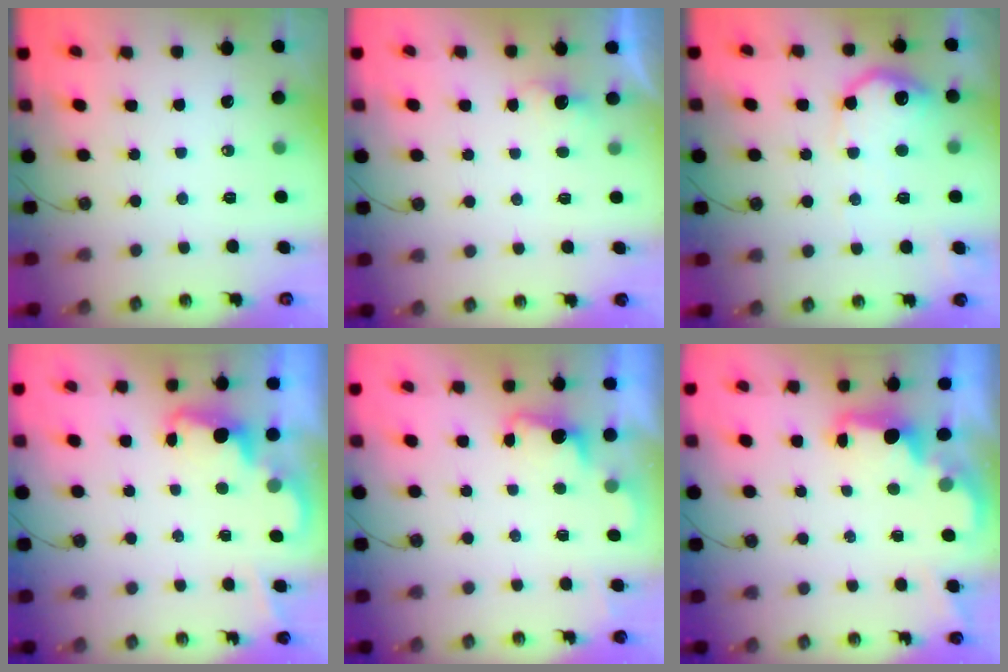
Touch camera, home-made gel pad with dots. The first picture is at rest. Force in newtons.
{"total": 2.2, "press": 2.0, "slide": 0.8}
{"total": 14.7, "press": 14.7, "slide": 0.7}
{"total": 2.3, "press": 2.3, "slide": 0.5}
{"total": 1.8, "press": 1.5, "slide": 0.9}
{"total": 2.0, "press": 1.9, "slide": 0.8}